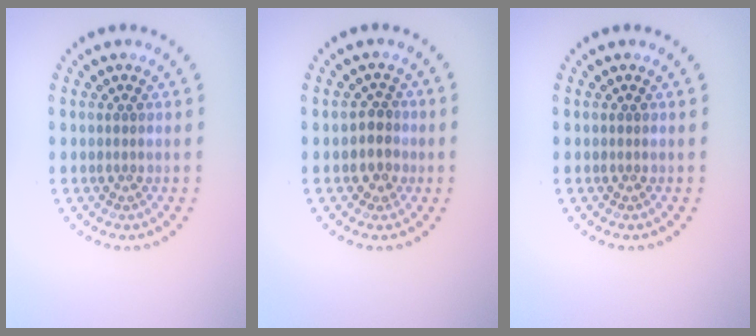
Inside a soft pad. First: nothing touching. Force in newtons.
{"total": 2.4, "press": 2.1, "slide": 1.1}
{"total": 0.0}